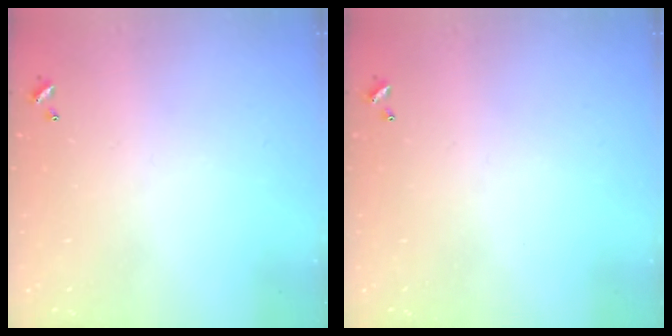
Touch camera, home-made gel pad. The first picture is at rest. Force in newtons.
{"total": 0.0}